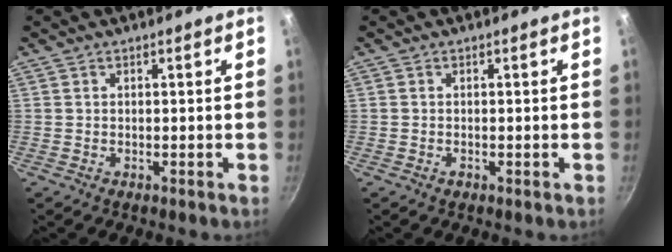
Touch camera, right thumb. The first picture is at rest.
{"total": 0.6, "force": [-0.3, 0.3, 0.5], "torque": [-0.007, 0.002, -0.007]}